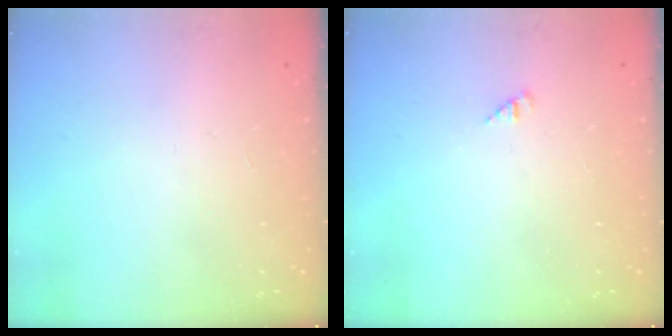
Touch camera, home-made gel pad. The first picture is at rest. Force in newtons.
{"total": 2.0, "press": 2.0, "slide": 0.4}